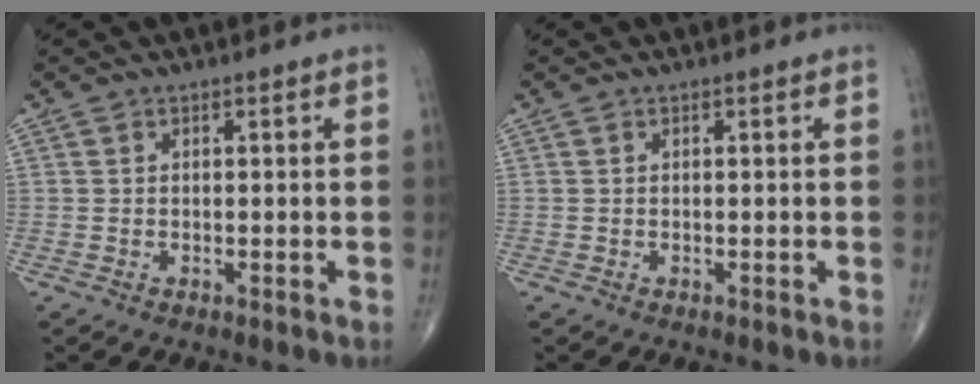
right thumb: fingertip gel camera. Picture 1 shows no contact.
{"total": 0.0}